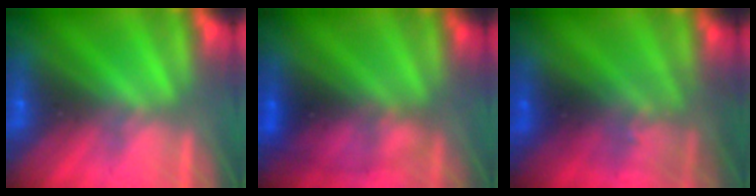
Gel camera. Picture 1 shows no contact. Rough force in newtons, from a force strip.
{"total": 2.2}
{"total": 2.9}